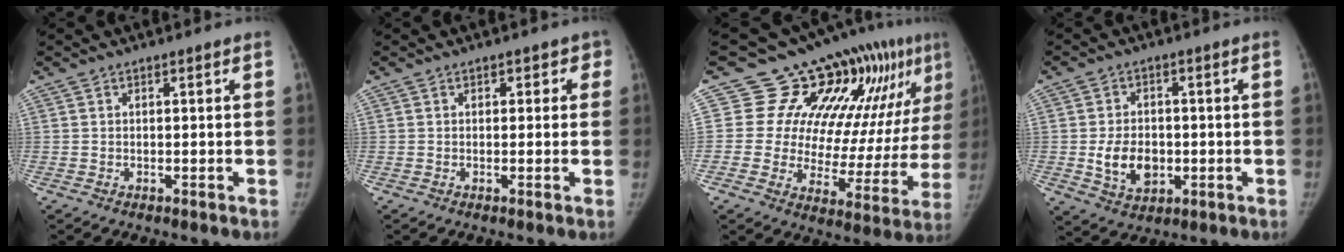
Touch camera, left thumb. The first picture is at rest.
{"total": 2.1, "force": [0.8, 1.7, 0.9], "torque": [0.025, 0.002, 0.001]}
{"total": 21.7, "force": [11.6, 10.7, 14.9], "torque": [-0.137, -0.037, 0.158]}
{"total": 8.3, "force": [-1.3, 6.1, 5.4], "torque": [-0.072, 0.000, -0.012]}